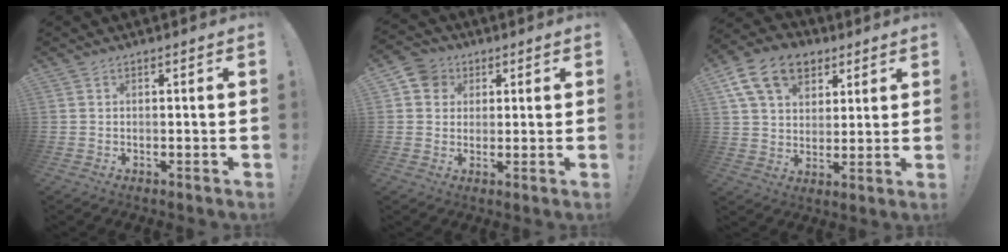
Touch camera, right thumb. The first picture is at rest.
{"total": 6.8, "force": [2.1, 6.2, 1.8], "torque": [-0.033, -0.002, 0.043]}
{"total": 16.1, "force": [7.9, 11.1, 8.5], "torque": [-0.132, -0.032, 0.149]}